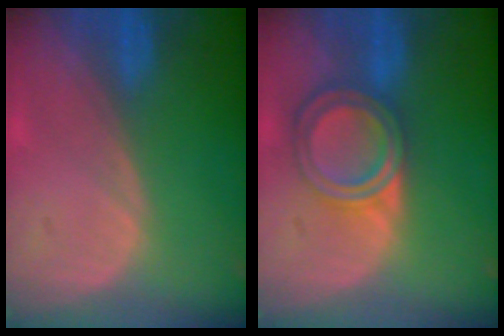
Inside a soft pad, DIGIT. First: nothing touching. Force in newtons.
{"total": 6.7, "press": 6.0, "slide": 3.1}